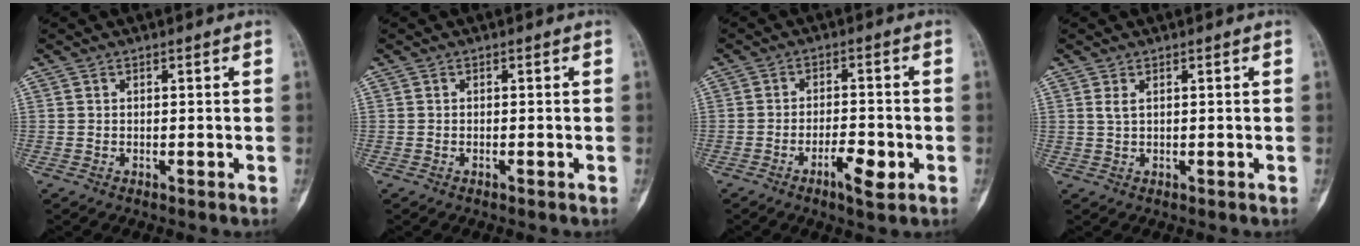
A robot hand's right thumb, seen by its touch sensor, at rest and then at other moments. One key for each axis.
{"total": 0.0}
{"total": 5.6, "fx": -2.5, "fy": 1.8, "fz": 4.7, "tx": -0.072, "ty": 0.011, "tz": -0.039}
{"total": 1.3, "fx": 0.6, "fy": 0.4, "fz": 1.0, "tx": -0.026, "ty": 0.005, "tz": 0.017}